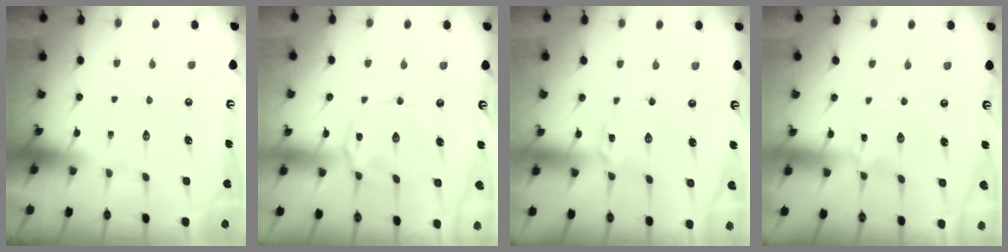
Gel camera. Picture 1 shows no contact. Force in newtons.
{"total": 2.2, "press": 2.1, "slide": 0.6}
{"total": 2.2, "press": 2.2, "slide": 0.2}
{"total": 0.0}